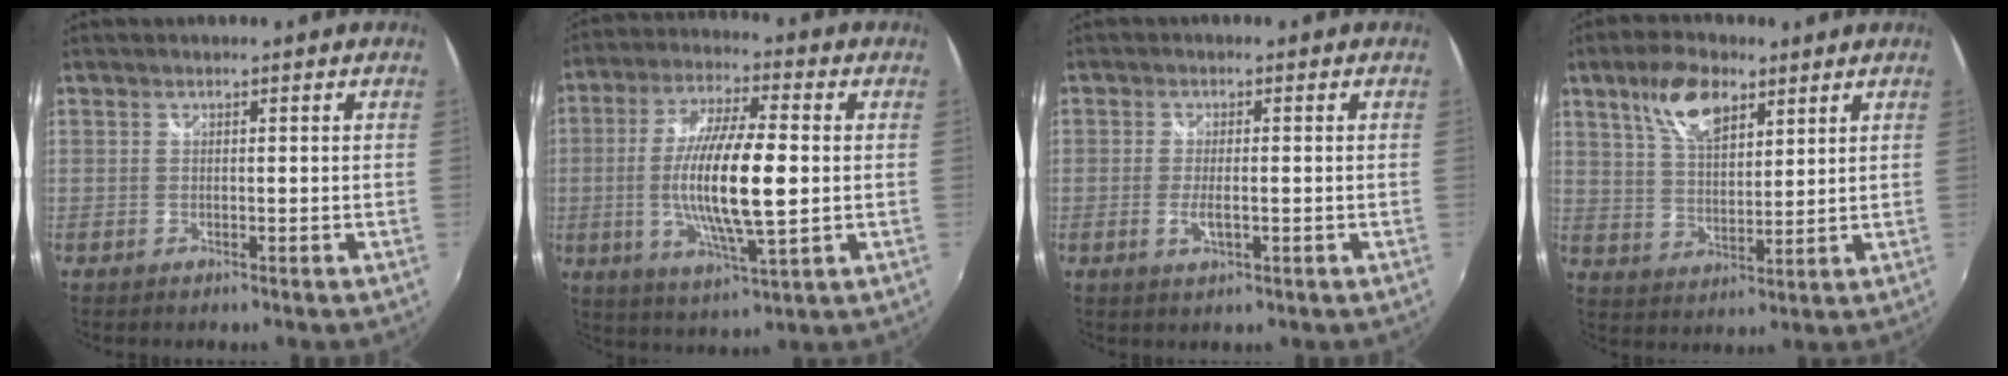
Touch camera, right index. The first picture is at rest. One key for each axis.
{"total": 15.6, "fx": -0.9, "fy": 3.3, "fz": 15.2, "tx": -0.292, "ty": -0.008, "tz": -0.015}
{"total": 3.5, "fx": -0.9, "fy": 1.0, "fz": 3.2, "tx": -0.062, "ty": -0.008, "tz": -0.015}
{"total": 10.0, "fx": 5.7, "fy": 4.5, "fz": 6.8, "tx": -0.127, "ty": 0.016, "tz": 0.109}